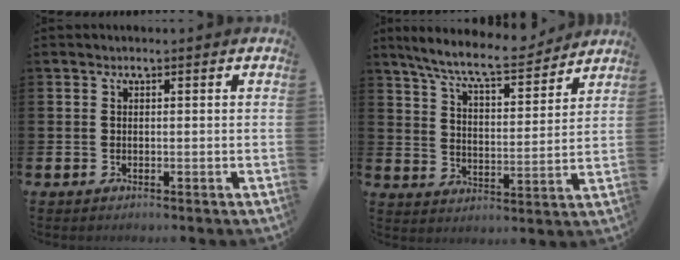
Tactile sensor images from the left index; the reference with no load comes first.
{"total": 9.0, "force": [8.2, 1.1, 3.5], "torque": [-0.095, -0.047, 0.143]}